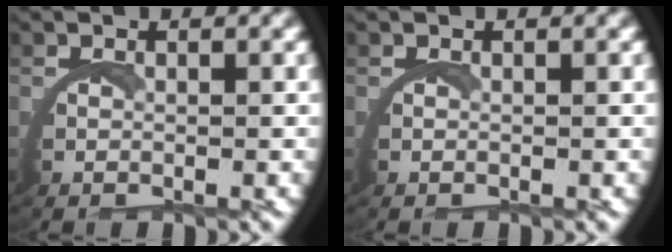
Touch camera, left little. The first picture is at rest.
{"total": 0.0}